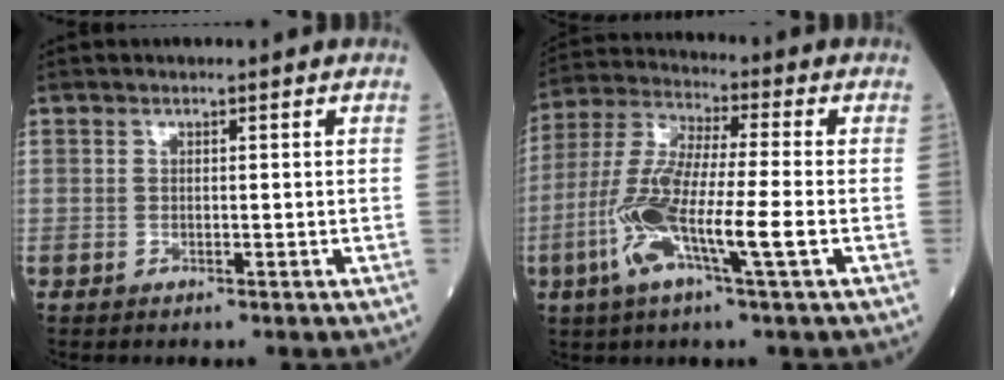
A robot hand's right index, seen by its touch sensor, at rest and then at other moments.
{"total": 12.9, "force": [-3.8, 0.9, 12.3], "torque": [-0.259, -0.006, -0.080]}